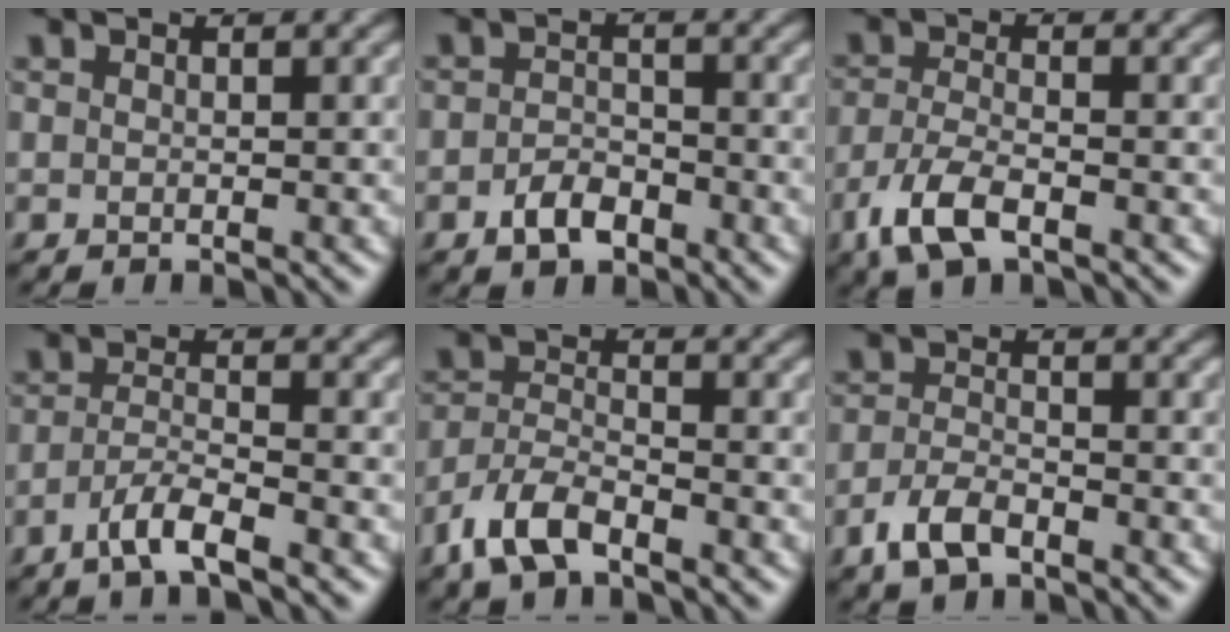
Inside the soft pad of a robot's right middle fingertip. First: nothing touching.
{"total": 2.7, "force": [-1.5, 1.6, 1.6], "torque": [-0.028, 0.004, -0.030]}
{"total": 4.6, "force": [-2.7, 1.8, 3.3], "torque": [-0.077, -0.007, -0.060]}
{"total": 3.3, "force": [-2.2, 0.5, 2.5], "torque": [-0.048, 0.003, -0.050]}
{"total": 4.6, "force": [-3.1, 1.8, 2.8], "torque": [-0.058, -0.002, -0.070]}
{"total": 3.2, "force": [-2.1, 1.4, 2.0], "torque": [-0.043, 0.002, -0.047]}